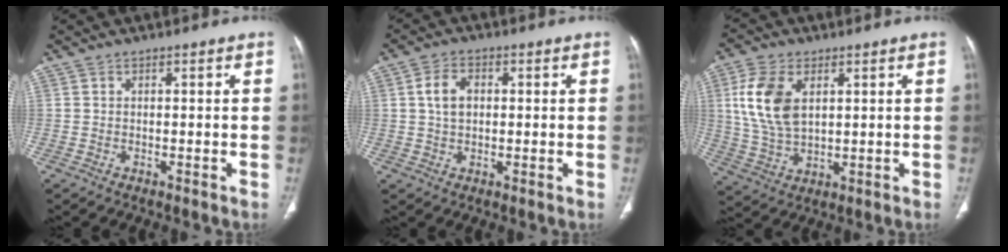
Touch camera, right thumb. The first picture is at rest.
{"total": 5.3, "force": [1.0, 3.5, 3.9], "torque": [-0.071, 0.006, 0.017]}
{"total": 11.7, "force": [3.2, 6.9, 8.8], "torque": [-0.177, -0.006, 0.070]}